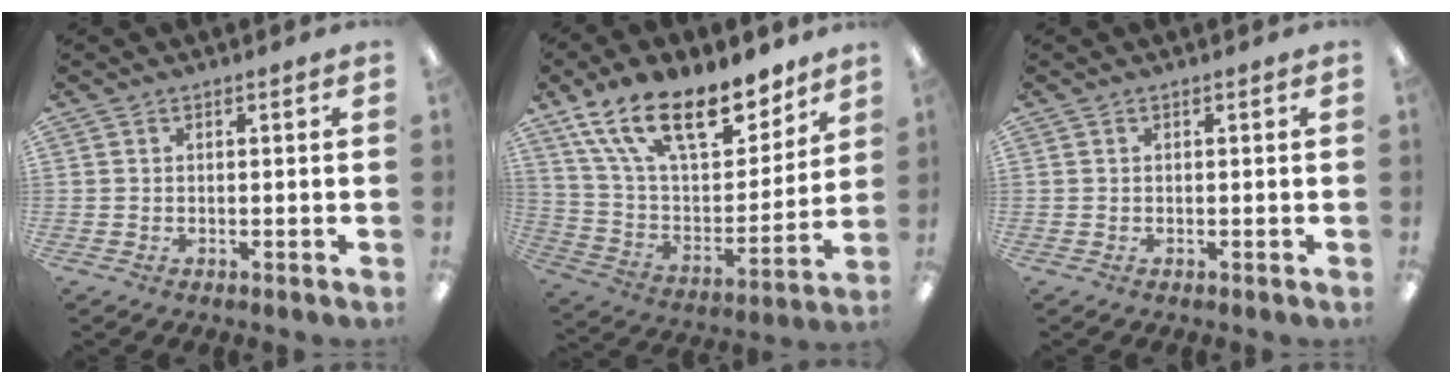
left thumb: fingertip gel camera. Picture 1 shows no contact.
{"total": 21.9, "force": [15.0, 9.5, 12.9], "torque": [-0.227, -0.086, 0.268]}
{"total": 0.0}